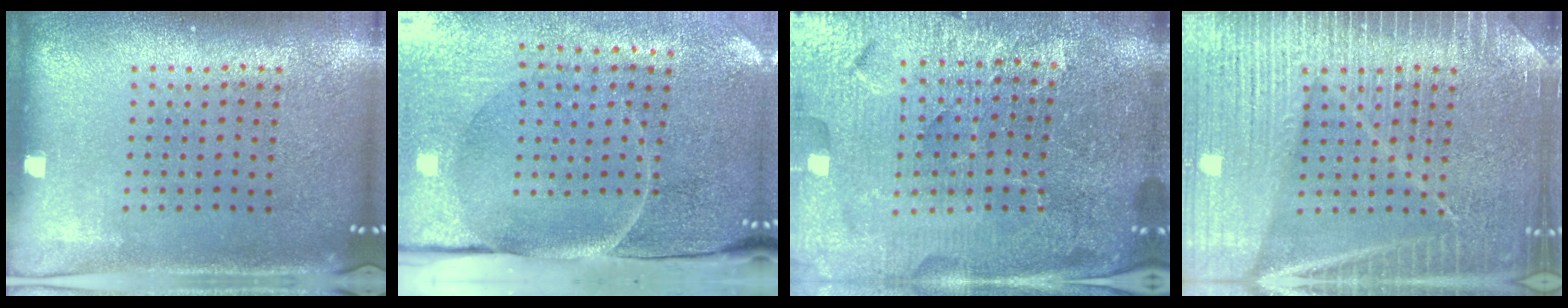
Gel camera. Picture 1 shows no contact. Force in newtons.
{"total": 4.9, "press": 3.9, "slide": 2.9}
{"total": 5.5, "press": 5.1, "slide": 2.3}
{"total": 6.8, "press": 6.7, "slide": 0.8}